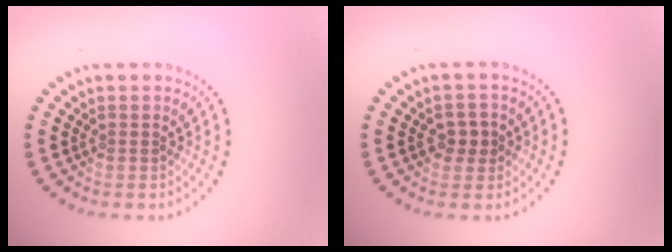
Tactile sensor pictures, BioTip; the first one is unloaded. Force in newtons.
{"total": 1.9, "press": 1.8, "slide": 0.4}